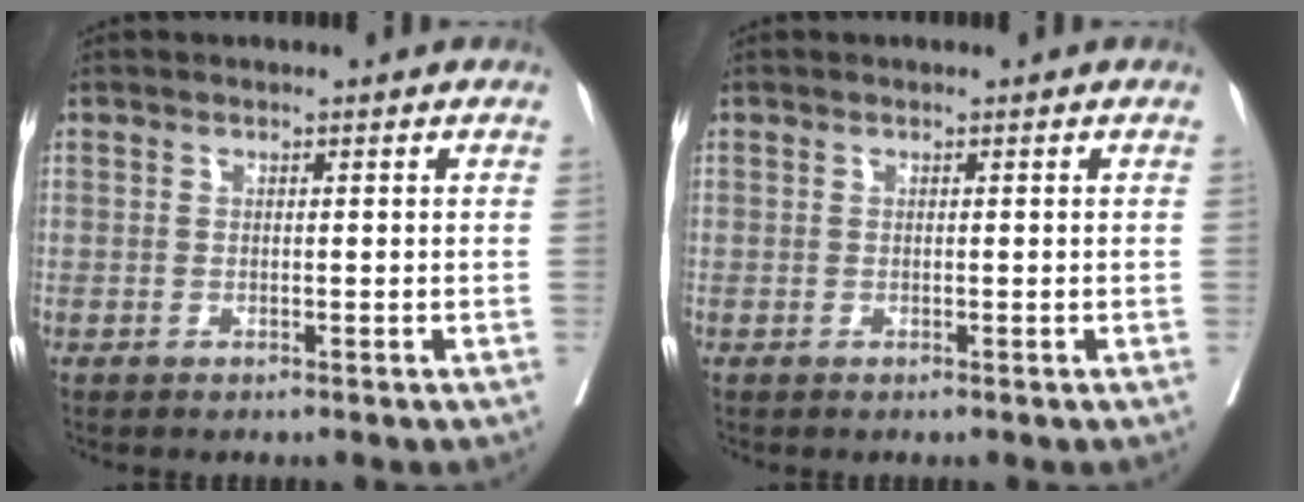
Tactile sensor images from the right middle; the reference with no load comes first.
{"total": 0.0}